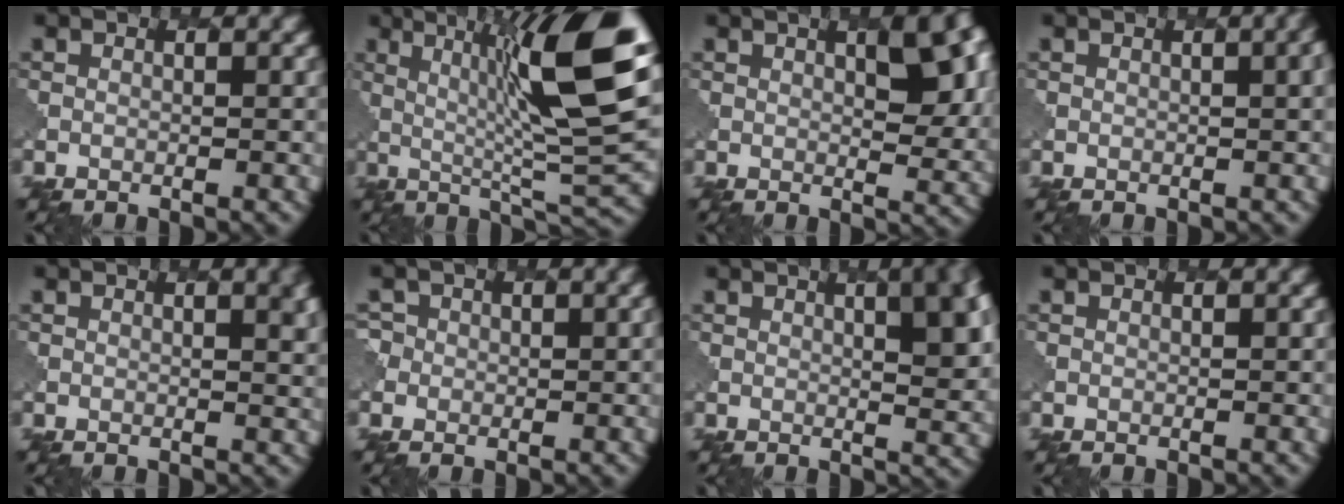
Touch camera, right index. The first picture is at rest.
{"total": 12.5, "force": [3.6, 2.0, 11.8], "torque": [-0.178, 0.009, 0.054]}
{"total": 5.9, "force": [2.4, 2.1, 4.9], "torque": [-0.065, 0.001, 0.034]}
{"total": 3.2, "force": [0.6, 1.4, 2.9], "torque": [-0.009, 0.008, 0.002]}
{"total": 3.4, "force": [1.3, 1.3, 2.9], "torque": [-0.014, 0.009, 0.010]}
{"total": 3.2, "force": [-0.6, 2.9, 1.2], "torque": [-0.005, 0.017, -0.024]}
{"total": 9.5, "force": [2.9, 4.2, 8.1], "torque": [-0.031, 0.036, 0.017]}
{"total": 0.0}